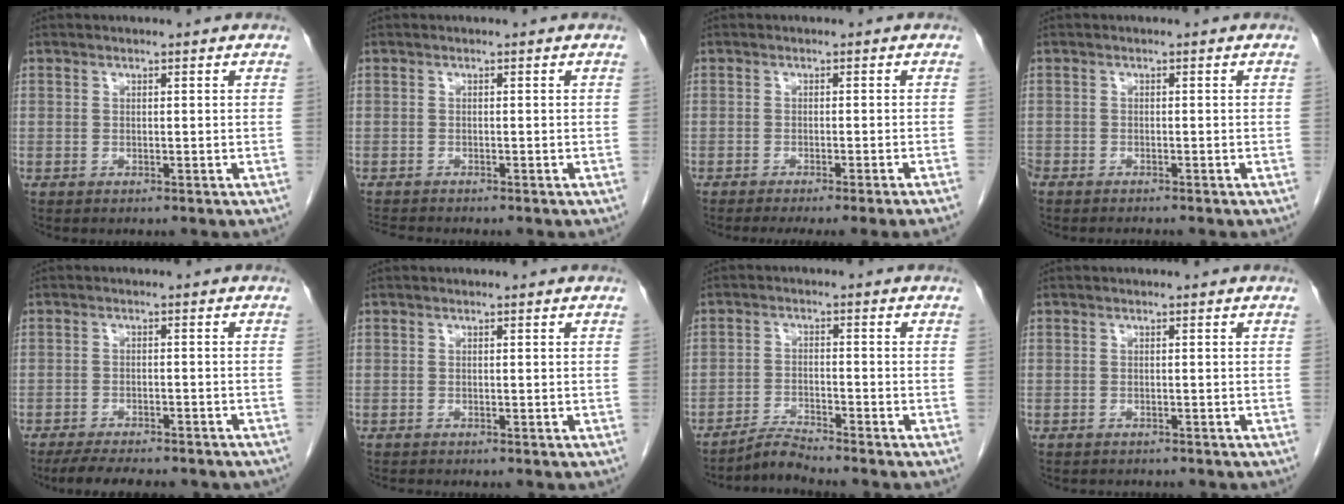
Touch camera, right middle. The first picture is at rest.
{"total": 2.0, "force": [-2.0, -0.1, 0.3], "torque": [-0.008, -0.010, -0.035]}
{"total": 7.5, "force": [-6.2, -1.6, 3.8], "torque": [-0.016, -0.013, -0.083]}
{"total": 2.6, "force": [-2.5, 0.6, 0.6], "torque": [-0.010, -0.007, -0.043]}
{"total": 12.1, "force": [-10.2, 3.1, 5.6], "torque": [-0.078, -0.006, -0.132]}
{"total": 0.6, "force": [-0.6, -0.1, 0.0], "torque": [-0.004, -0.002, -0.012]}
{"total": 3.4, "force": [-3.2, -1.0, -0.1], "torque": [-0.001, -0.018, -0.062]}
{"total": 2.0, "force": [-1.9, 0.7, 0.3], "torque": [-0.007, -0.003, -0.024]}